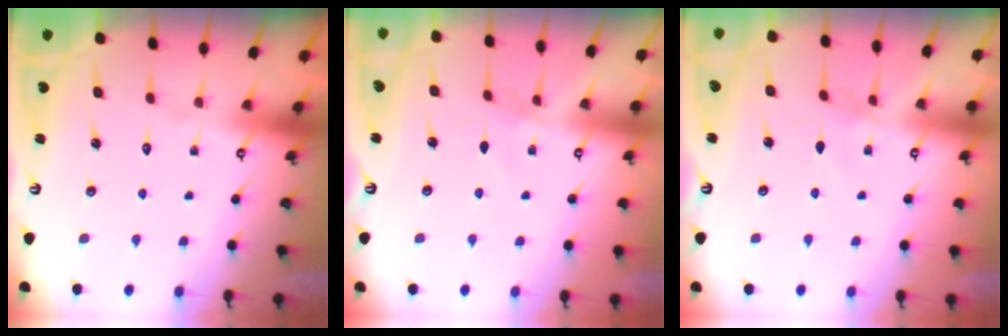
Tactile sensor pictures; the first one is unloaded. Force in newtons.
{"total": 1.7, "press": 1.6, "slide": 0.4}
{"total": 1.7, "press": 1.6, "slide": 0.4}